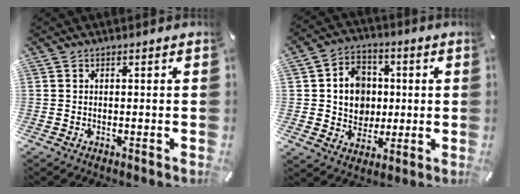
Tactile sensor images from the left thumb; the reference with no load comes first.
{"total": 9.7, "force": [0.8, 9.0, 3.4], "torque": [-0.064, 0.009, 0.023]}